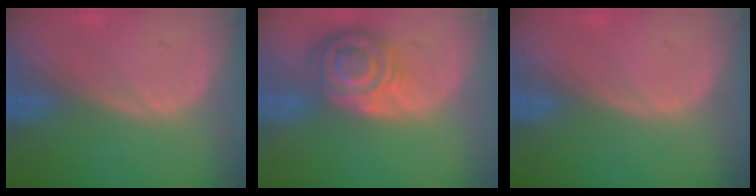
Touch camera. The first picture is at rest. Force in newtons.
{"total": 8.2, "press": 7.2, "slide": 4.0}
{"total": 0.0}